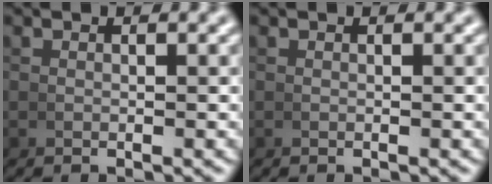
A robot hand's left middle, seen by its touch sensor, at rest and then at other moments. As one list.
[{"total": 0.0}]